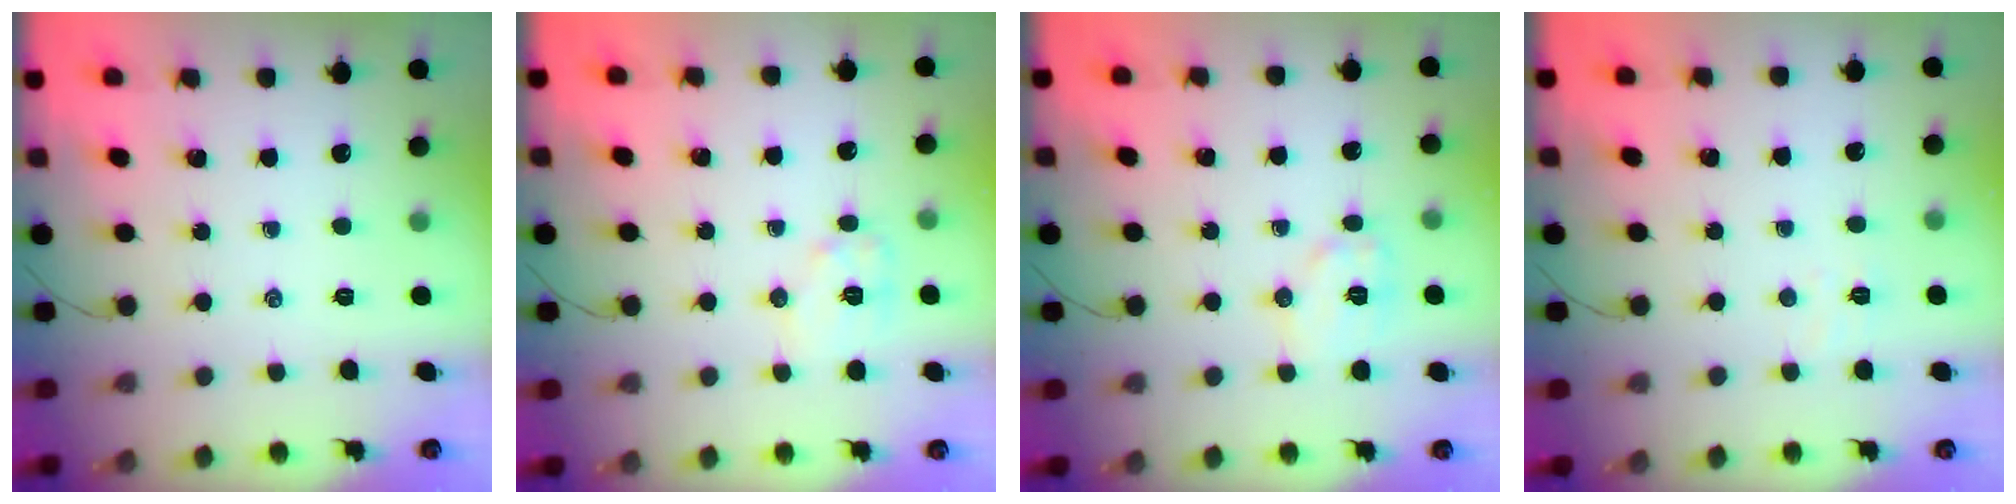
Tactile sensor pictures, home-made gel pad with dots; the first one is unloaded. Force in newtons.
{"total": 7.9, "press": 7.9, "slide": 0.3}
{"total": 7.9, "press": 7.9, "slide": 0.5}
{"total": 2.5, "press": 2.4, "slide": 0.8}